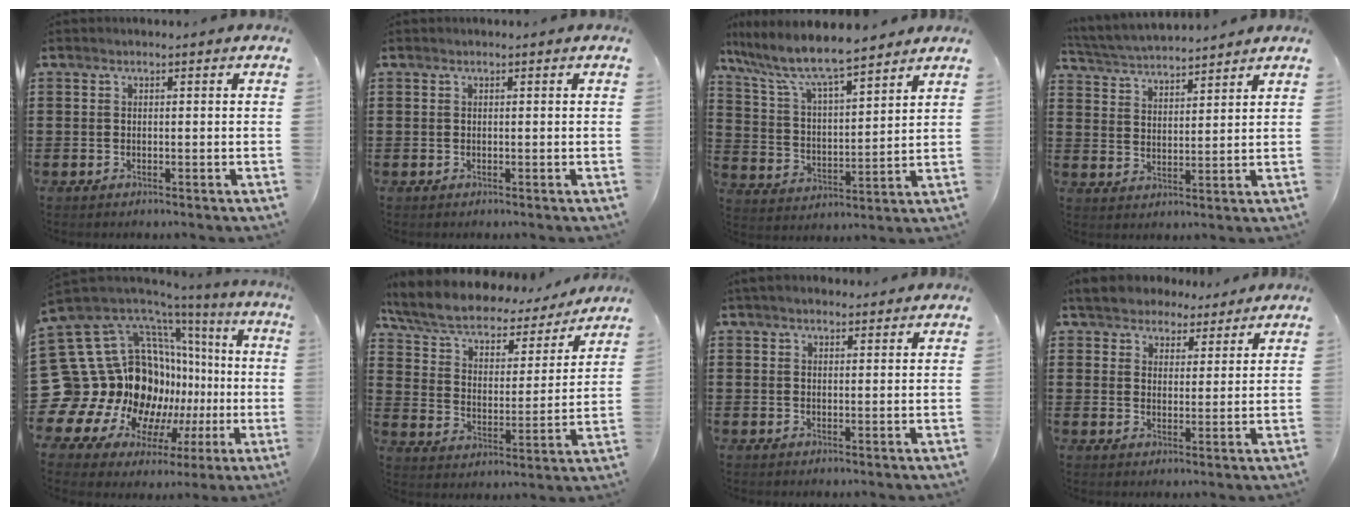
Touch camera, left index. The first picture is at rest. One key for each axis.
{"total": 0.0}
{"total": 8.0, "fx": 7.1, "fy": 1.1, "fz": 3.6, "tx": -0.102, "ty": -0.038, "tz": 0.119}
{"total": 4.2, "fx": 4.2, "fy": 0.1, "fz": 0.4, "tx": -0.027, "ty": -0.023, "tz": 0.073}
{"total": 22.0, "fx": -0.1, "fy": 17.8, "fz": 12.8, "tx": -0.315, "ty": -0.071, "tz": 0.058}
{"total": 6.0, "fx": 4.9, "fy": 2.4, "fz": 2.5, "tx": -0.072, "ty": -0.033, "tz": 0.081}
{"total": 2.2, "fx": 2.0, "fy": 0.7, "fz": 0.7, "tx": -0.018, "ty": 0.005, "tz": 0.038}
{"total": 4.8, "fx": 4.4, "fy": 2.0, "fz": 0.5, "tx": -0.032, "ty": -0.009, "tz": 0.081}